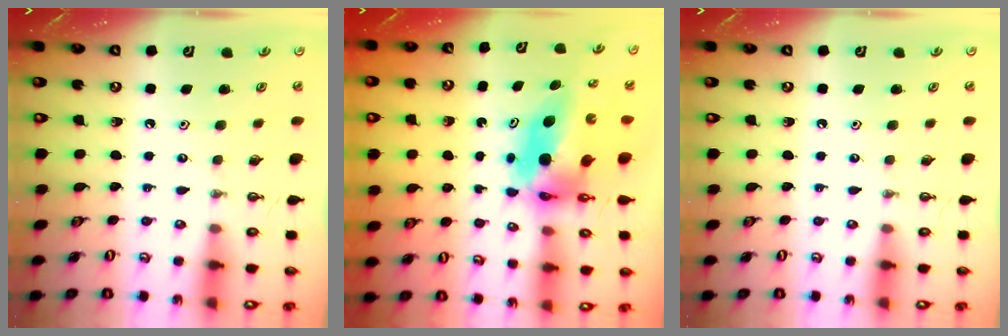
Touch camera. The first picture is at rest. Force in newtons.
{"total": 7.2, "press": 7.2, "slide": 0.4}
{"total": 0.0}